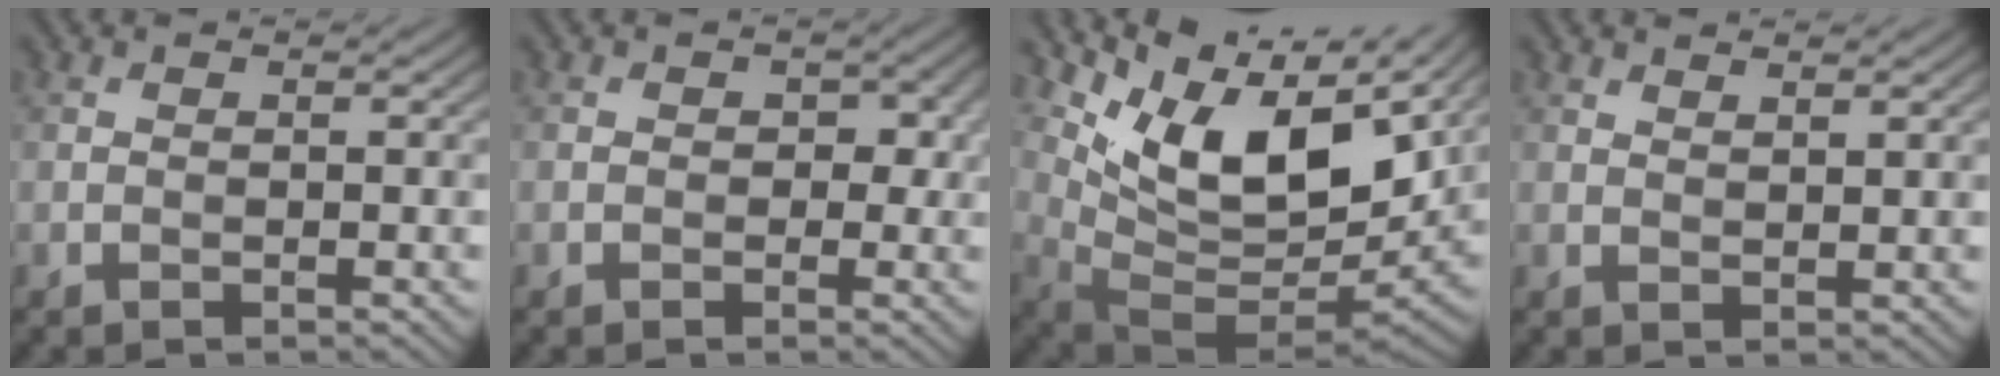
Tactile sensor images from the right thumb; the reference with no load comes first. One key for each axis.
{"total": 2.0, "fx": -0.1, "fy": 1.7, "fz": 1.1, "tx": -0.013, "ty": -0.003, "tz": -0.003}
{"total": 13.3, "fx": 5.7, "fy": 6.7, "fz": 10.0, "tx": -0.191, "ty": -0.008, "tz": 0.120}
{"total": 1.4, "fx": 1.2, "fy": 0.2, "fz": 0.6, "tx": -0.016, "ty": -0.002, "tz": 0.023}